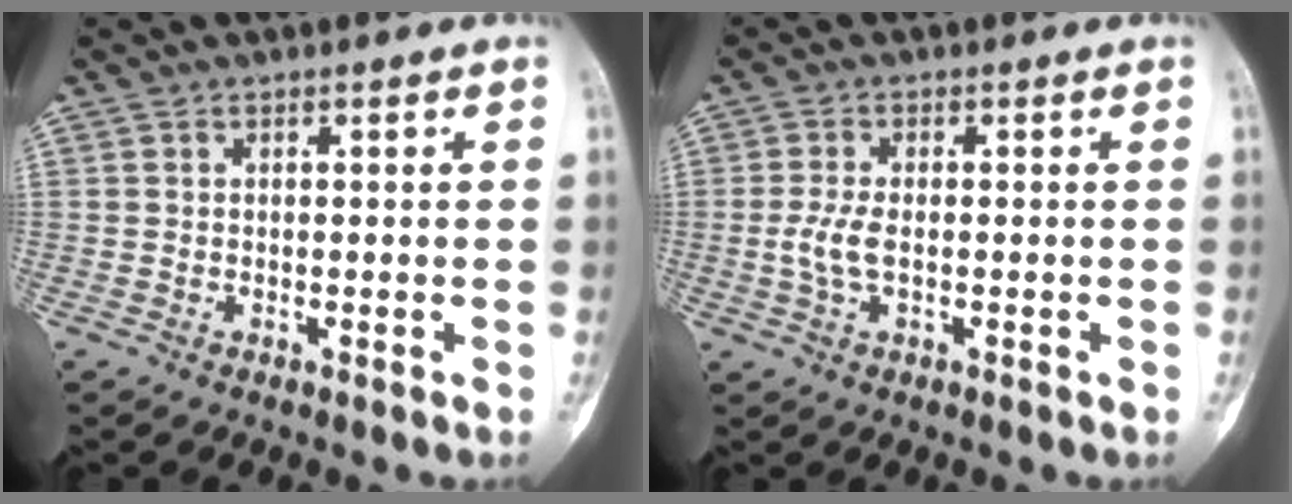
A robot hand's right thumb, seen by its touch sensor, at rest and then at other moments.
{"total": 3.9, "force": [-0.4, 1.8, 3.4], "torque": [-0.083, 0.001, -0.009]}